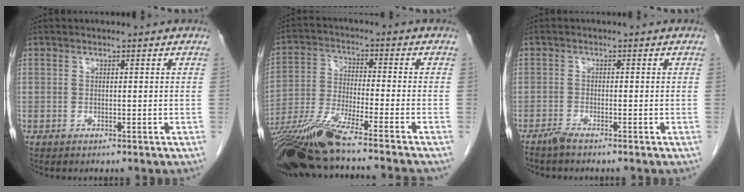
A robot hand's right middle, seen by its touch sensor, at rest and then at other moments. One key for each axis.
{"total": 15.3, "fx": -12.2, "fy": -1.2, "fz": 9.2, "tx": -0.187, "ty": -0.035, "tz": -0.219}
{"total": 1.8, "fx": -1.6, "fy": -0.2, "fz": 0.8, "tx": -0.025, "ty": -0.004, "tz": -0.035}